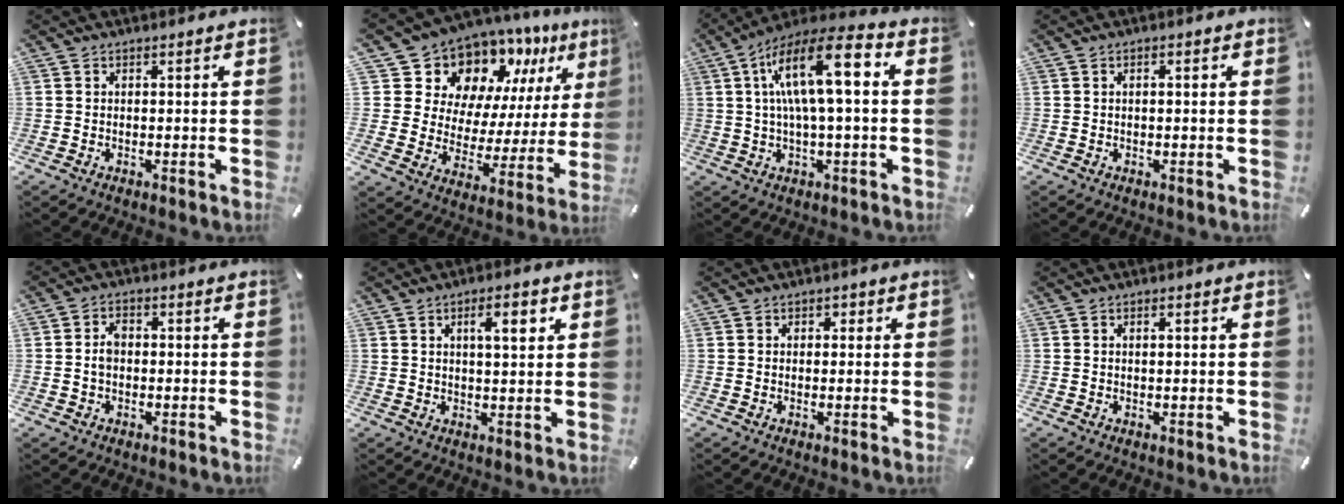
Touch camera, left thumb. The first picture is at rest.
{"total": 13.0, "force": [10.6, 7.2, 1.9], "torque": [-0.048, -0.114, 0.184]}
{"total": 15.8, "force": [3.1, 5.0, 14.6], "torque": [-0.263, -0.001, 0.047]}
{"total": 1.0, "force": [0.0, 0.4, 0.9], "torque": [-0.017, 0.002, -0.001]}
{"total": 3.2, "force": [-0.2, 2.2, 2.3], "torque": [-0.043, 0.008, -0.005]}
{"total": 6.3, "force": [2.6, 2.0, 5.4], "torque": [-0.080, -0.006, 0.036]}
{"total": 1.3, "force": [0.2, 1.2, 0.3], "torque": [0.001, 0.004, 0.000]}
{"total": 0.9, "force": [0.3, 0.3, 0.8], "torque": [-0.015, 0.002, 0.004]}